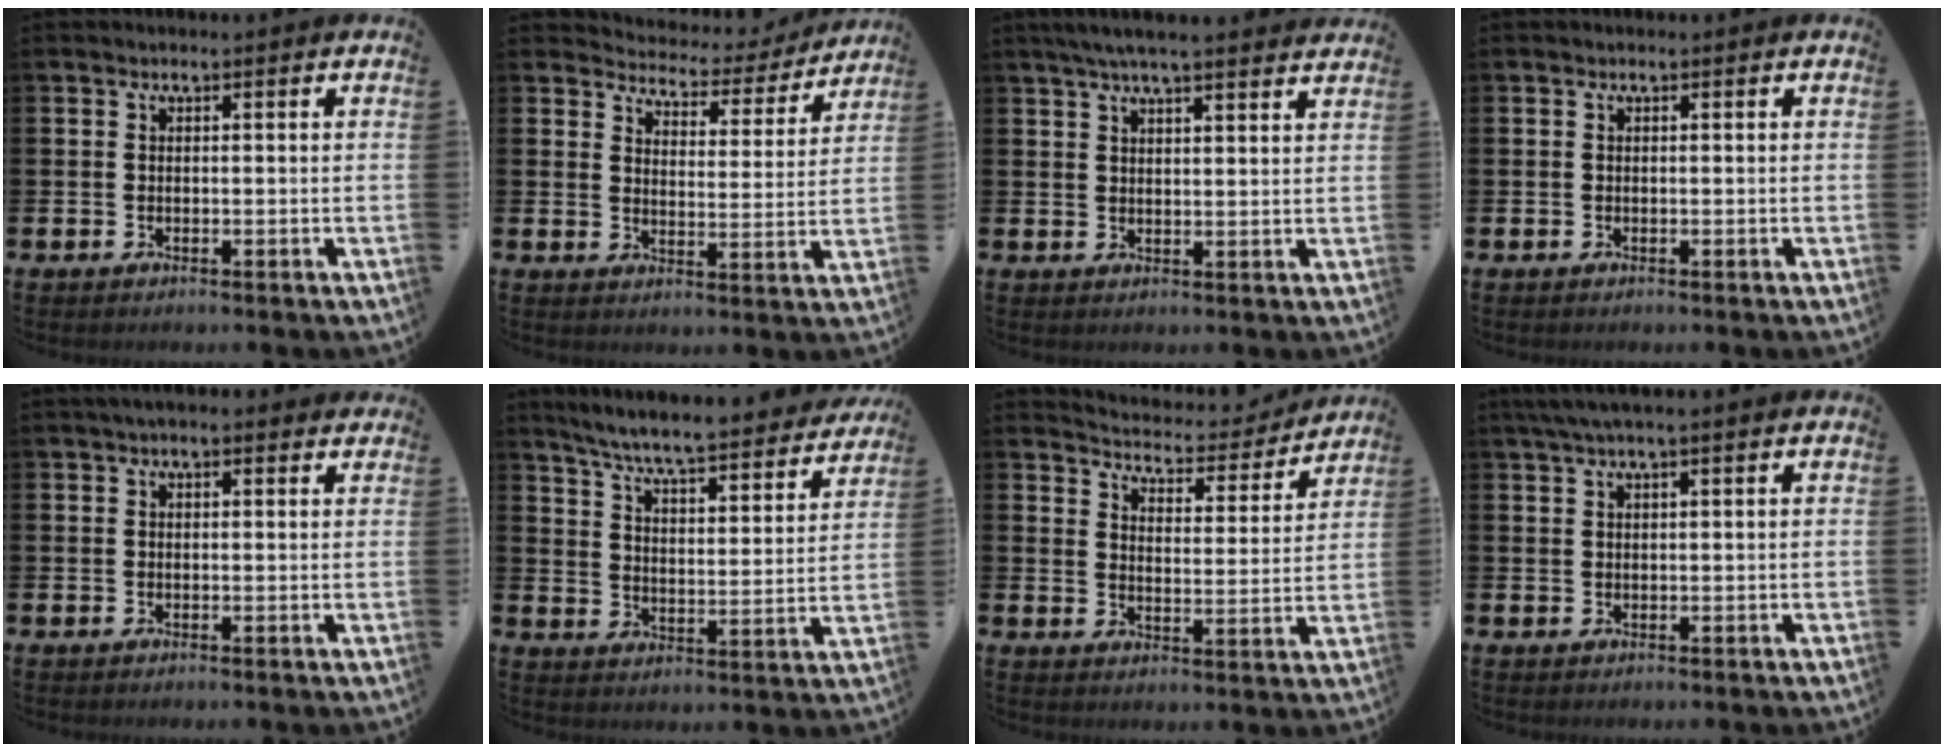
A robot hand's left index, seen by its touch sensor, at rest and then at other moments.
{"total": 4.3, "force": [4.1, 1.3, 0.1], "torque": [-0.017, -0.043, 0.063]}
{"total": 5.0, "force": [4.6, 0.1, 1.9], "torque": [-0.045, -0.011, 0.082]}
{"total": 0.0}
{"total": 1.7, "force": [1.4, 0.6, 0.8], "torque": [-0.015, 0.007, 0.024]}
{"total": 6.7, "force": [6.3, 0.1, 2.3], "torque": [-0.075, -0.051, 0.104]}
{"total": 5.2, "force": [5.1, 1.0, 0.4], "torque": [-0.025, -0.046, 0.082]}
{"total": 1.2, "force": [0.7, -0.1, 0.9], "torque": [-0.023, 0.004, 0.013]}